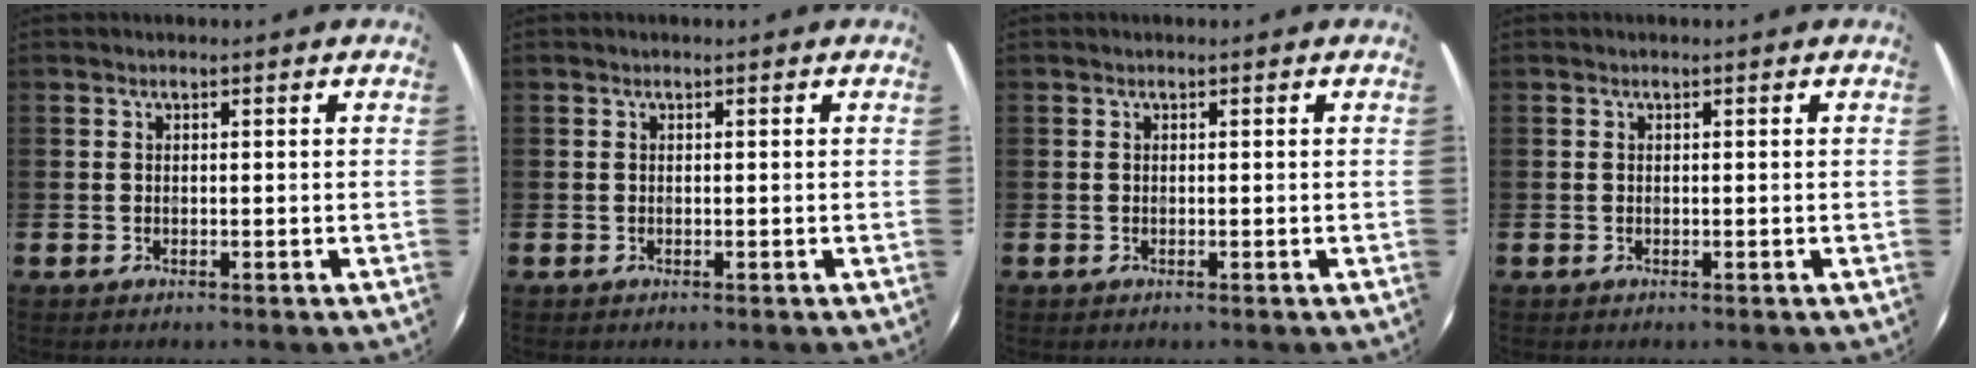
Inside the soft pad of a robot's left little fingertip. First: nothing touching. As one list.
[{"total": 0.0}, {"total": 0.0}, {"total": 0.0}]